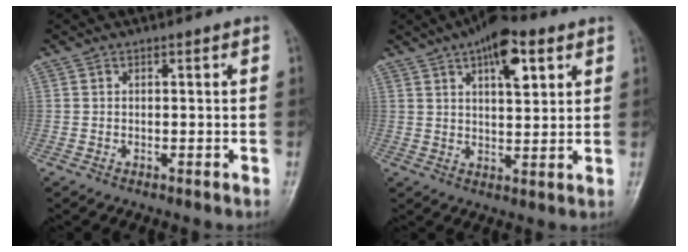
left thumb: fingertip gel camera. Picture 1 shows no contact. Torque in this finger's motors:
{"motor_torque": [1.50, 1.07, 0.99, -0.82, 0.12]}